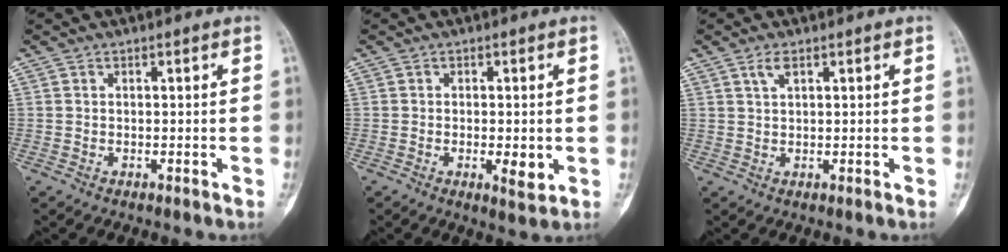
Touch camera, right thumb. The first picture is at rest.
{"total": 3.9, "force": [-0.7, 1.4, 3.6], "torque": [-0.052, -0.008, -0.008]}
{"total": 2.1, "force": [1.2, 0.8, 1.5], "torque": [-0.034, 0.002, 0.028]}